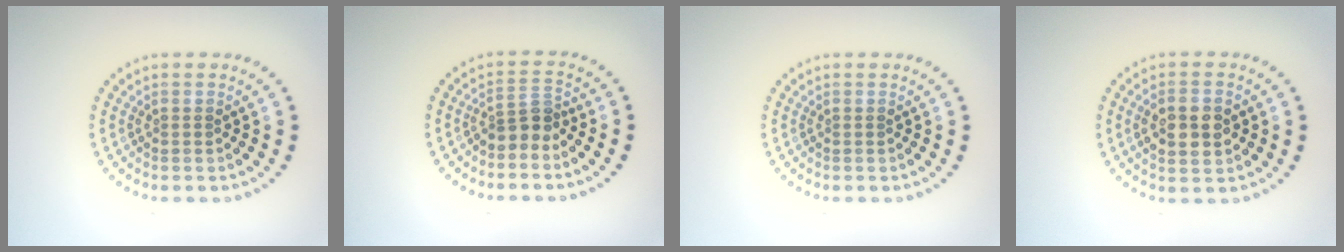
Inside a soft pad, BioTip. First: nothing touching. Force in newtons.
{"total": 2.4, "press": 1.8, "slide": 1.6}
{"total": 0.0}
{"total": 3.8, "press": 3.8, "slide": 0.3}